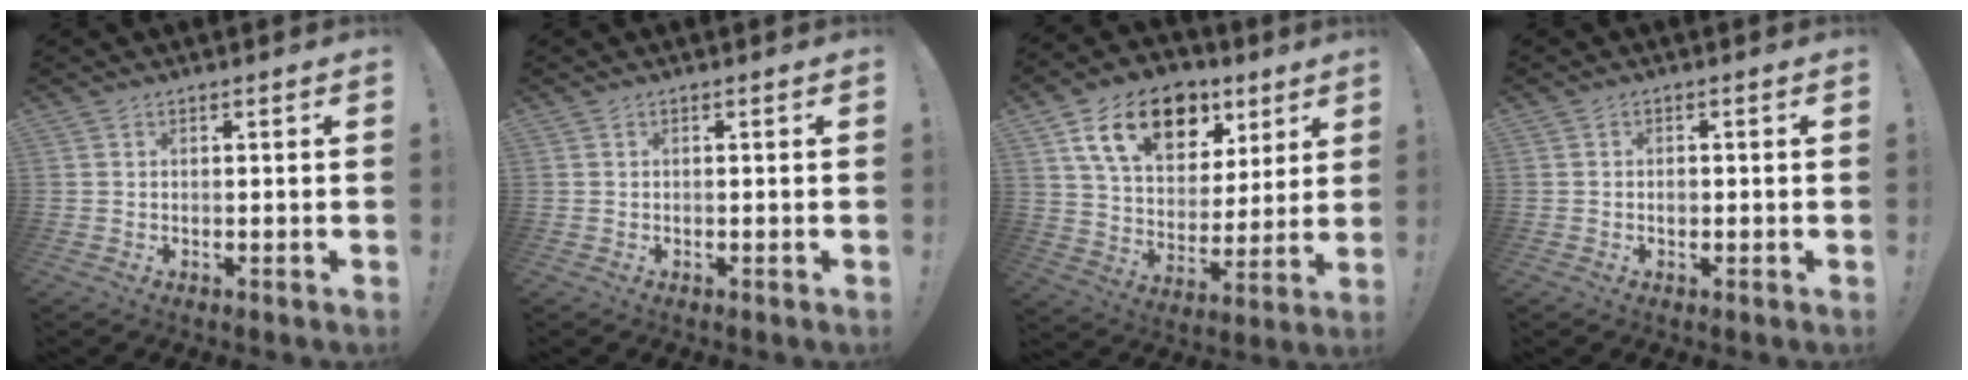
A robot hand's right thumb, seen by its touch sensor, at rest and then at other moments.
{"total": 0.0}
{"total": 18.8, "force": [9.9, 11.8, 10.7], "torque": [-0.177, -0.041, 0.180]}
{"total": 1.4, "force": [-0.4, 1.2, 0.7], "torque": [0.005, -0.001, -0.011]}